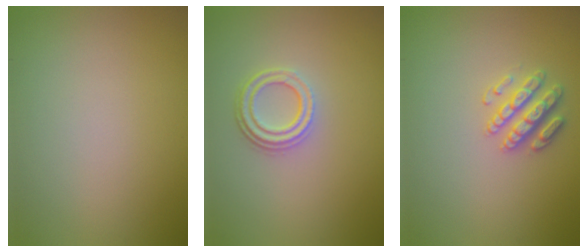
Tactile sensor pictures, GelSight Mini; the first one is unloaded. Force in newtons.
{"total": 3.2, "press": 2.3, "slide": 2.2}
{"total": 2.6, "press": 2.6, "slide": 0.5}